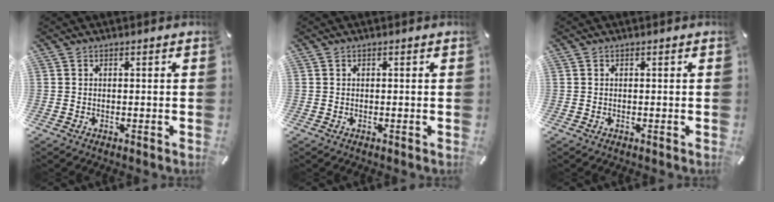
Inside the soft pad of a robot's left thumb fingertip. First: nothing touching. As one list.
[{"total": 0.0}, {"total": 0.0}]